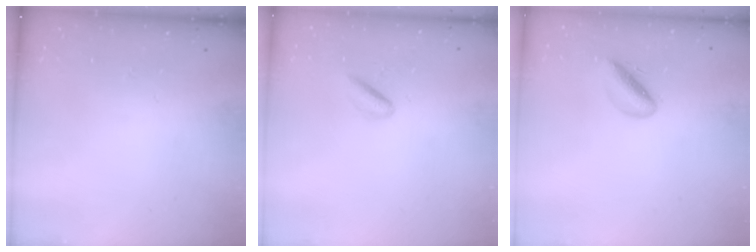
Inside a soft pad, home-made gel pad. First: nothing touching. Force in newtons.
{"total": 2.9, "press": 2.8, "slide": 0.6}
{"total": 4.1, "press": 4.0, "slide": 0.8}